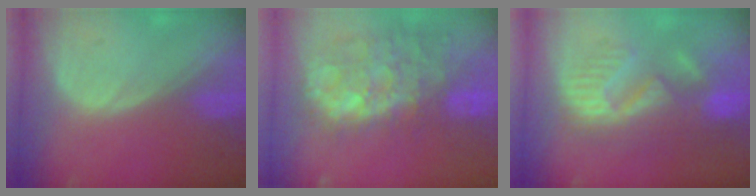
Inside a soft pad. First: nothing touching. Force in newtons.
{"total": 11.7, "press": 10.8, "slide": 4.4}
{"total": 10.9, "press": 9.7, "slide": 4.8}